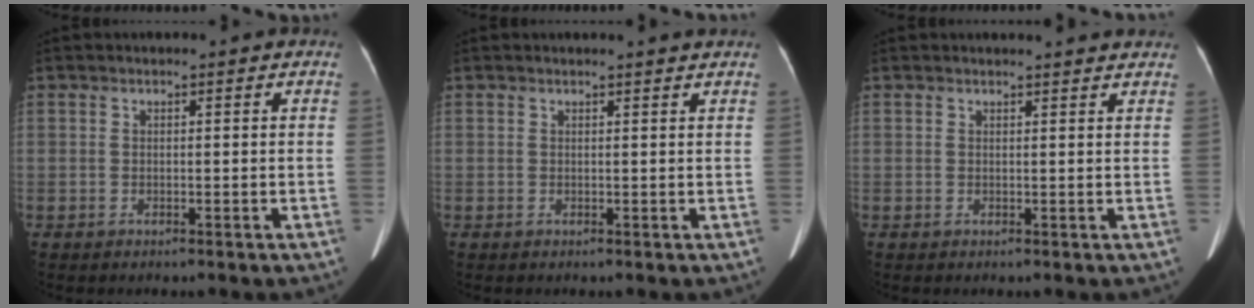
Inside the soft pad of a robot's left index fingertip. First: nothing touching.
{"total": 1.5, "force": [1.4, -0.4, 0.3], "torque": [-0.015, -0.004, 0.015]}
{"total": 4.0, "force": [3.9, 0.3, 1.0], "torque": [-0.018, 0.007, 0.035]}